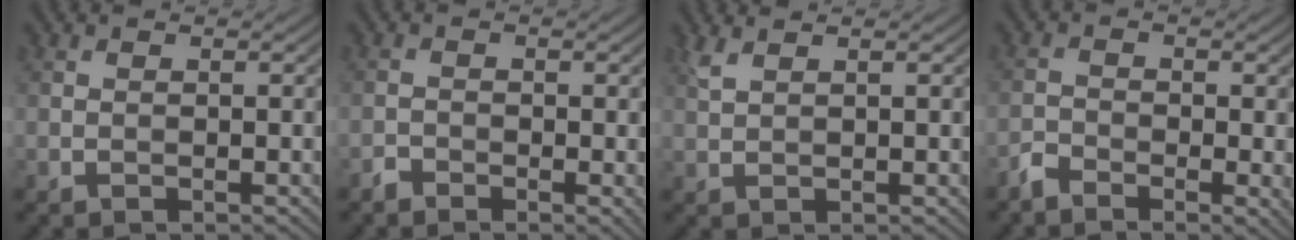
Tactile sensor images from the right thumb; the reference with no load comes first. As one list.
[{"total": 2.0, "force": [-1.3, 1.0, 1.1], "torque": [-0.019, -0.001, -0.028]}, {"total": 1.5, "force": [1.2, 0.2, 0.9], "torque": [-0.031, 0.007, 0.030]}, {"total": 3.5, "force": [-2.3, 1.5, 2.2], "torque": [-0.043, -0.007, -0.050]}]